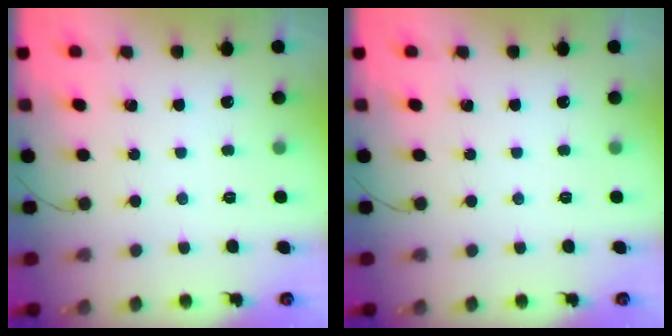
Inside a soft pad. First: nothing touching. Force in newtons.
{"total": 0.0}